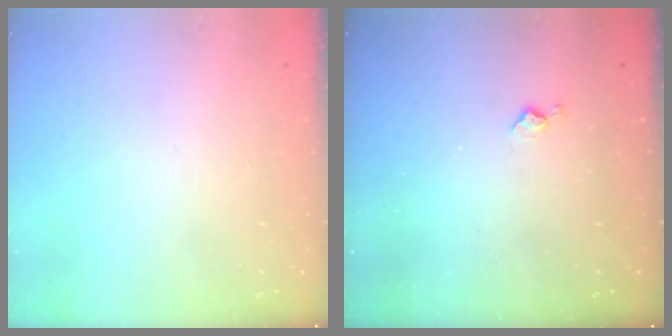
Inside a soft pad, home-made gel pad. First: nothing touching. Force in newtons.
{"total": 3.8, "press": 3.8, "slide": 0.7}